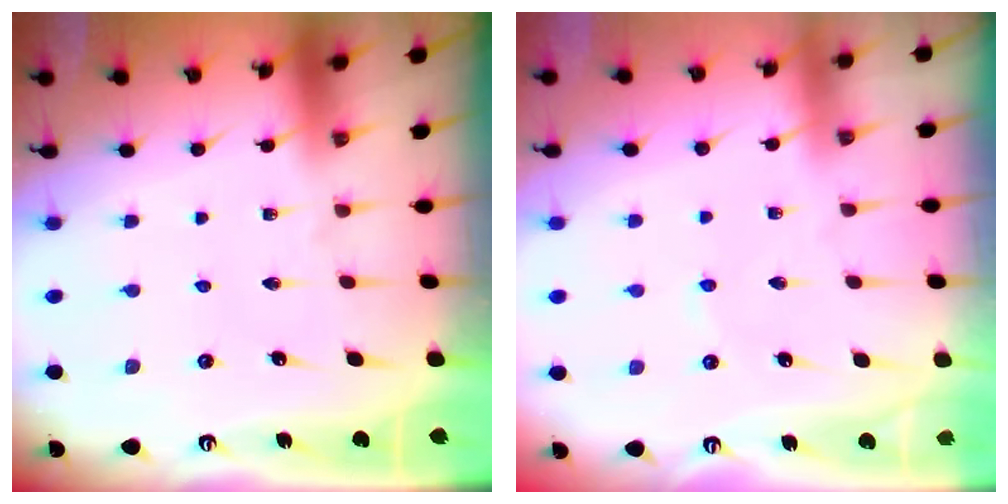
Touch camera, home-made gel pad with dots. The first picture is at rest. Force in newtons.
{"total": 1.3, "press": 1.3, "slide": 0.2}